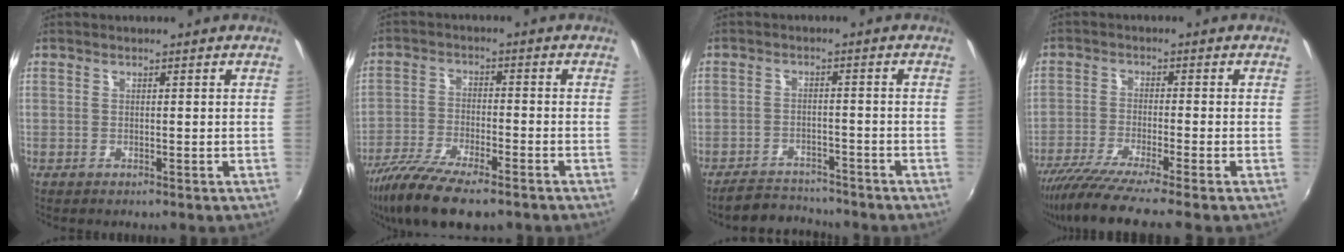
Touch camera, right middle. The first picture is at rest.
{"total": 13.2, "force": [-9.7, 3.5, 8.3], "torque": [-0.187, -0.042, -0.181]}
{"total": 6.6, "force": [-6.4, 1.5, 0.9], "torque": [-0.038, 0.003, -0.098]}
{"total": 9.2, "force": [-7.7, -1.2, 5.0], "torque": [-0.108, -0.037, -0.133]}